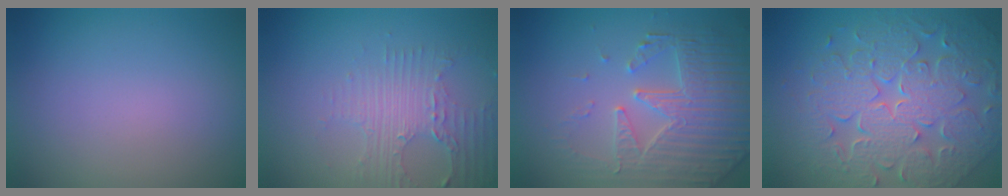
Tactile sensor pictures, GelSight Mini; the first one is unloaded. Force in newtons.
{"total": 4.7, "press": 3.2, "slide": 3.4}
{"total": 5.1, "press": 4.8, "slide": 1.8}
{"total": 9.8, "press": 7.0, "slide": 6.8}